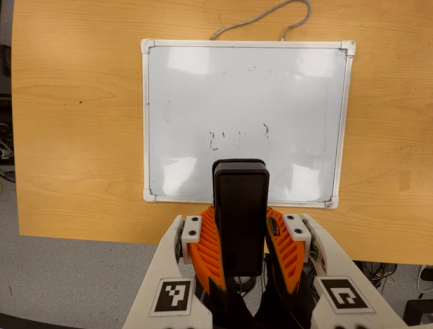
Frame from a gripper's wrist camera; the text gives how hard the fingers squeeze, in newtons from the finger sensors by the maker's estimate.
{"total": 8.7, "left": 7.2, "right": 10.2}